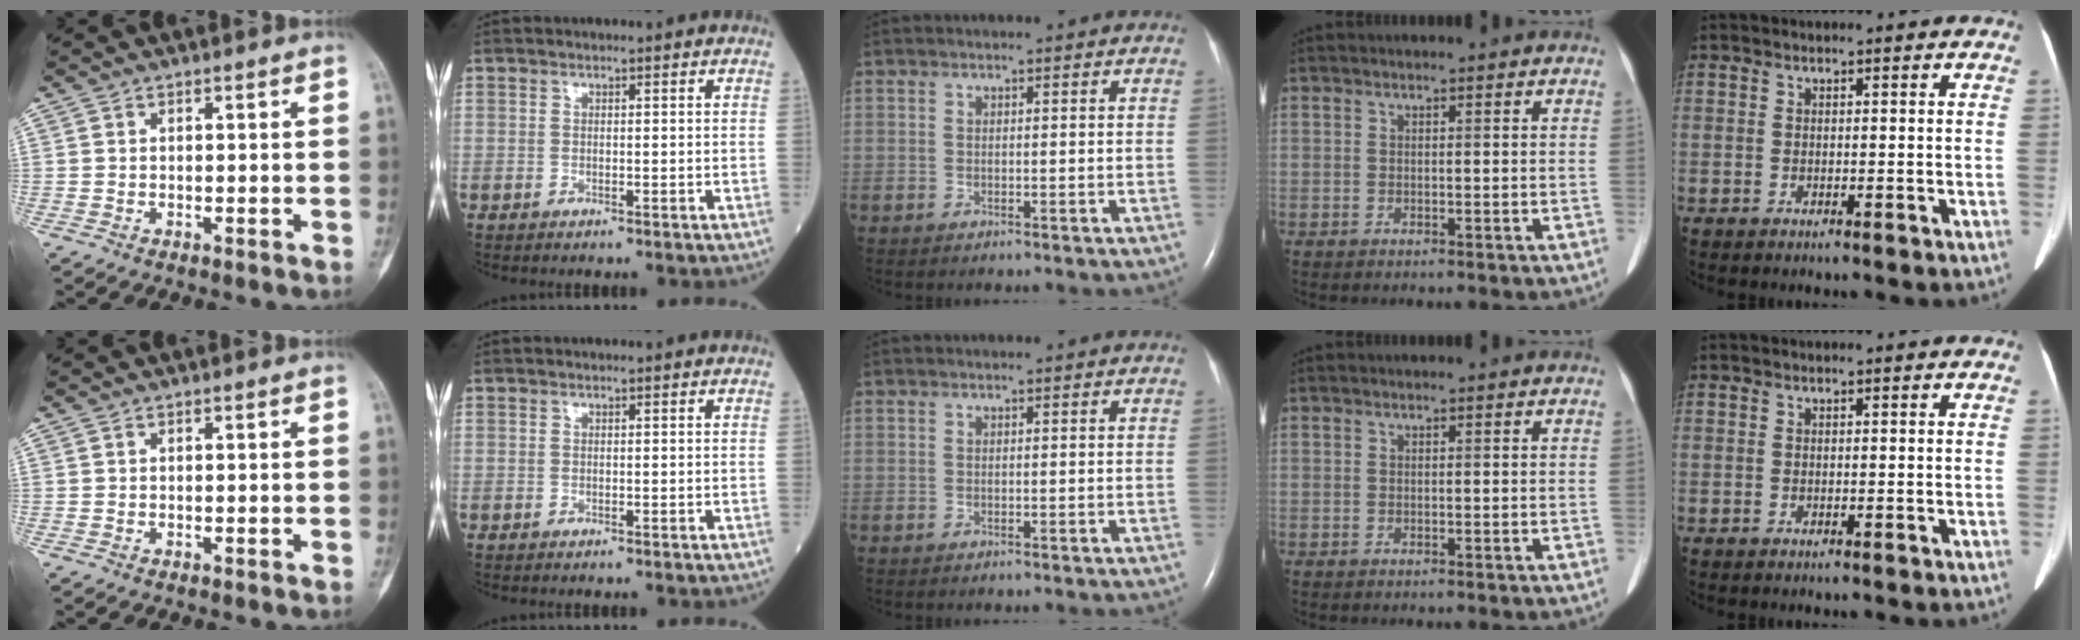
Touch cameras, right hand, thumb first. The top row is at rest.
{}